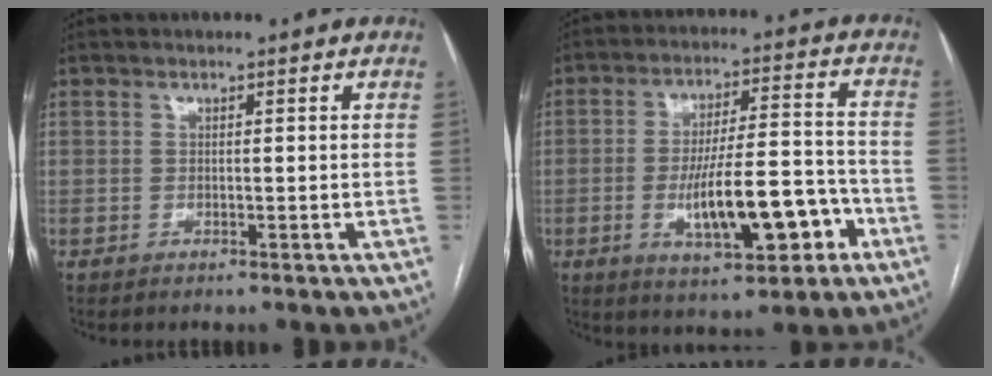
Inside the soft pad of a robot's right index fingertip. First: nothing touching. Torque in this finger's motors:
{"motor_torque": [0.99, -0.82, 0.81, 0.21]}